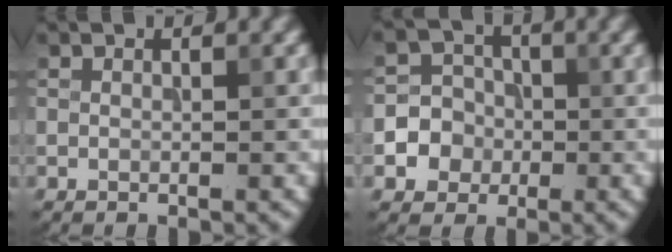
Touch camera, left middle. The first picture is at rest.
{"total": 5.7, "force": [-1.3, 5.4, 1.0], "torque": [0.002, 0.015, -0.045]}